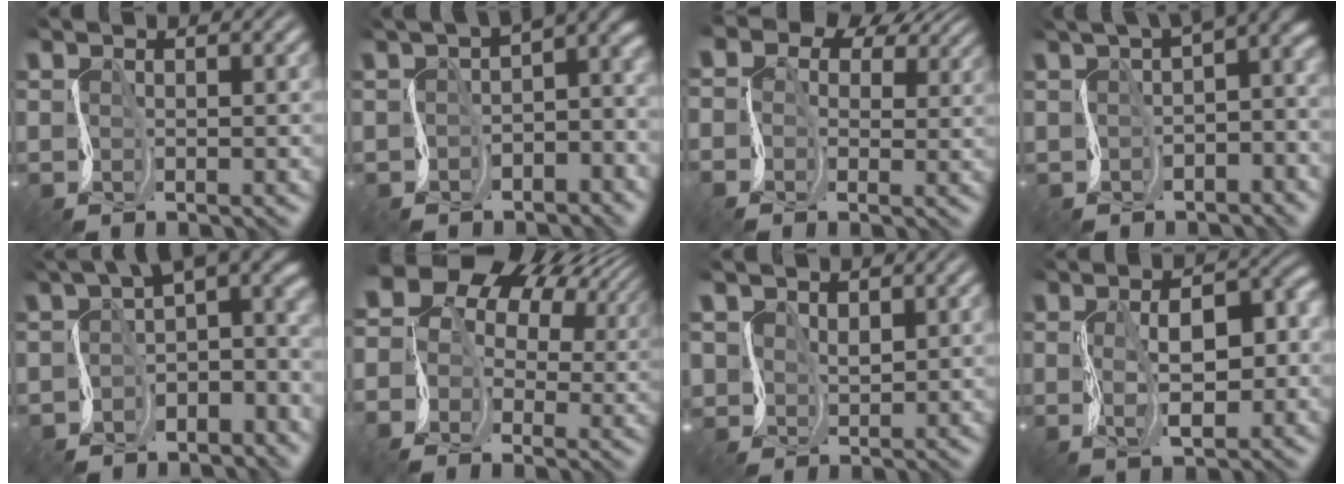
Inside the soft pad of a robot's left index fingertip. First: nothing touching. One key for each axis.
{"total": 6.0, "fx": -0.3, "fy": 3.2, "fz": 5.1, "tx": -0.056, "ty": -0.001, "tz": 0.000}
{"total": 7.8, "fx": 3.1, "fy": 5.8, "fz": 4.2, "tx": -0.087, "ty": 0.015, "tz": 0.025}
{"total": 6.0, "fx": 1.1, "fy": 2.6, "fz": 5.3, "tx": -0.066, "ty": 0.009, "tz": 0.026}
{"total": 6.2, "fx": -1.5, "fy": 3.6, "fz": 4.9, "tx": -0.057, "ty": 0.006, "tz": -0.025}
{"total": 12.4, "fx": 3.5, "fy": 9.9, "fz": 6.6, "tx": -0.163, "ty": 0.028, "tz": 0.057}
{"total": 1.3, "fx": 0.4, "fy": 1.2, "fz": 0.3, "tx": -0.024, "ty": -0.004, "tz": 0.017}
{"total": 6.4, "fx": -0.7, "fy": 3.0, "fz": 5.6, "tx": -0.092, "ty": 0.005, "tz": -0.004}